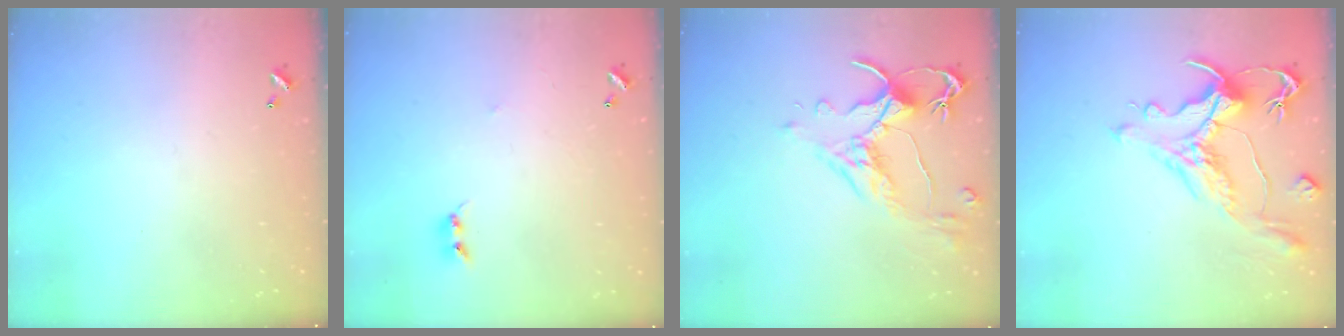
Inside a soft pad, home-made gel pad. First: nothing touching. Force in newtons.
{"total": 2.7, "press": 2.7, "slide": 0.3}
{"total": 2.6, "press": 2.2, "slide": 1.3}
{"total": 2.2, "press": 1.7, "slide": 1.4}